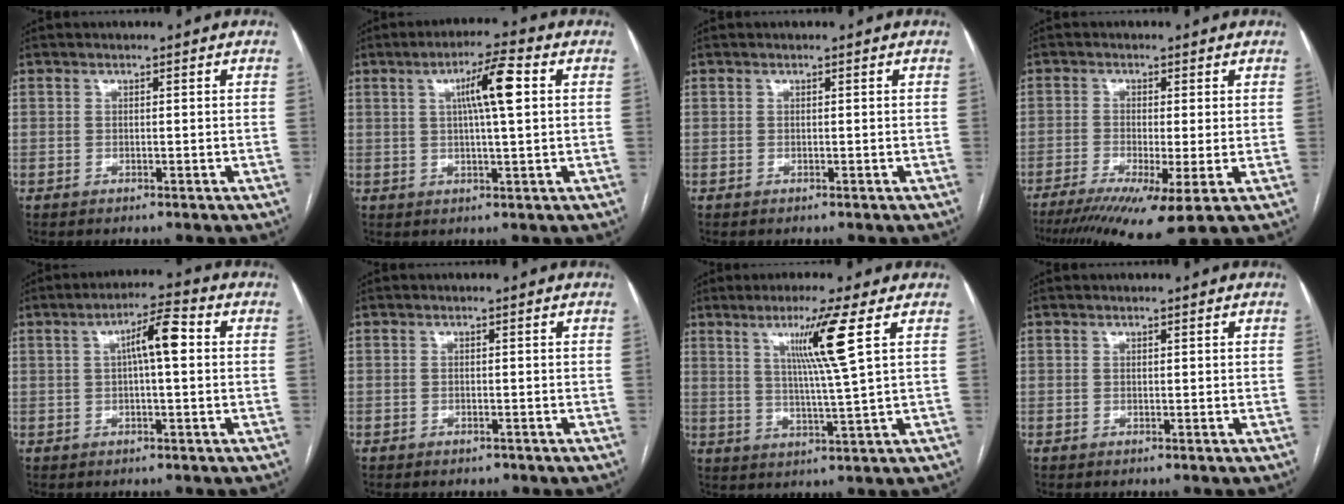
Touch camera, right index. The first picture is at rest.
{"total": 7.4, "force": [1.6, 0.3, 7.2], "torque": [-0.126, 0.014, 0.025]}
{"total": 0.0}
{"total": 11.0, "force": [-6.6, 0.7, 8.8], "torque": [-0.134, -0.023, -0.107]}
{"total": 6.2, "force": [0.9, 0.9, 6.1], "torque": [-0.104, 0.020, 0.012]}
{"total": 0.9, "force": [-0.7, 0.4, 0.3], "torque": [-0.008, -0.001, -0.008]}
{"total": 8.5, "force": [3.4, -2.1, 7.5], "torque": [-0.136, -0.012, 0.065]}
{"total": 0.0}